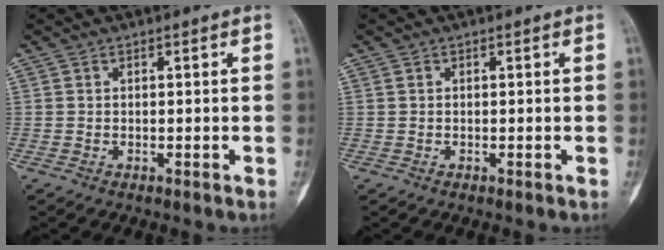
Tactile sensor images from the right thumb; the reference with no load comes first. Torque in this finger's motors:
{"motor_torque": [0.06, -0.20, 0.33, -0.15, -0.02]}